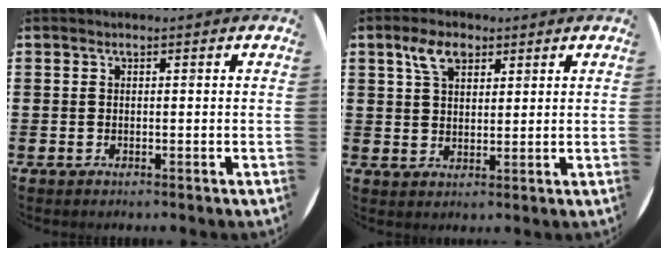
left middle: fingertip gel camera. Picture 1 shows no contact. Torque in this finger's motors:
{"motor_torque": [0.75, -0.58, 0.07, 0.00]}